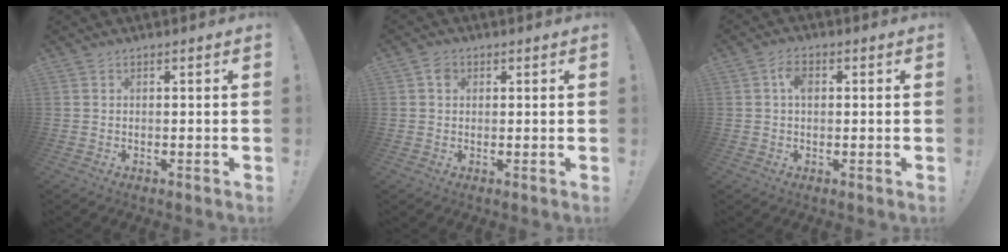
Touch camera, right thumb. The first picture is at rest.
{"total": 2.5, "force": [0.7, 2.1, 1.2], "torque": [-0.012, 0.001, 0.010]}
{"total": 4.1, "force": [0.7, 2.6, 3.1], "torque": [-0.051, 0.007, 0.010]}